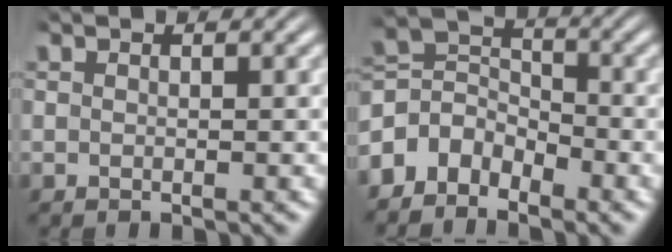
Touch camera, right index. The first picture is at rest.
{"total": 6.9, "force": [-0.8, 5.9, 3.4], "torque": [-0.084, -0.022, -0.017]}